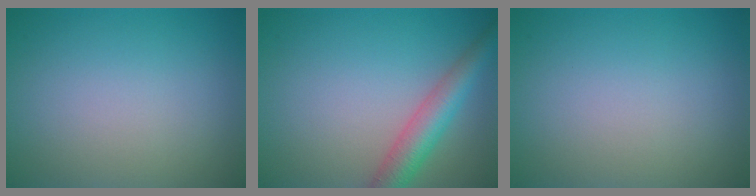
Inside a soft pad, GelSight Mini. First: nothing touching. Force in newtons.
{"total": 4.4, "press": 4.4, "slide": 0.1}
{"total": 0.0}